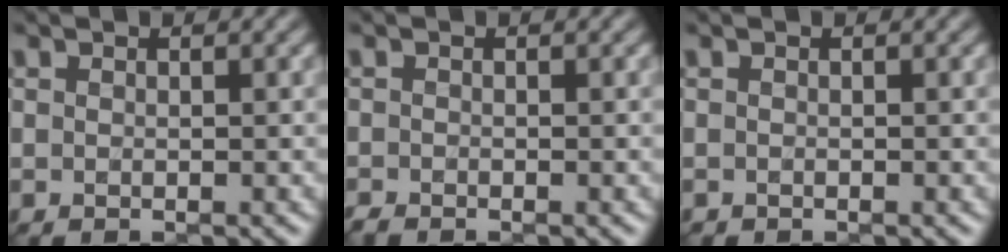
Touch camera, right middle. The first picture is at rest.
{"total": 0.8, "force": [-0.8, 0.1, 0.0], "torque": [0.000, -0.006, -0.018]}
{"total": 0.0}